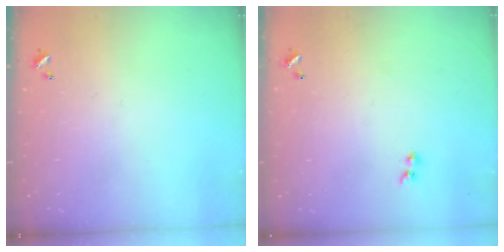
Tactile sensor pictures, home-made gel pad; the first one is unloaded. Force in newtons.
{"total": 2.0, "press": 1.7, "slide": 1.0}